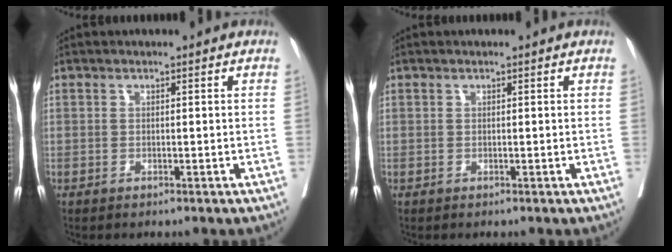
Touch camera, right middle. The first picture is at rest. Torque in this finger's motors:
{"motor_torque": [-0.07, 0.00, 0.02, 0.00]}